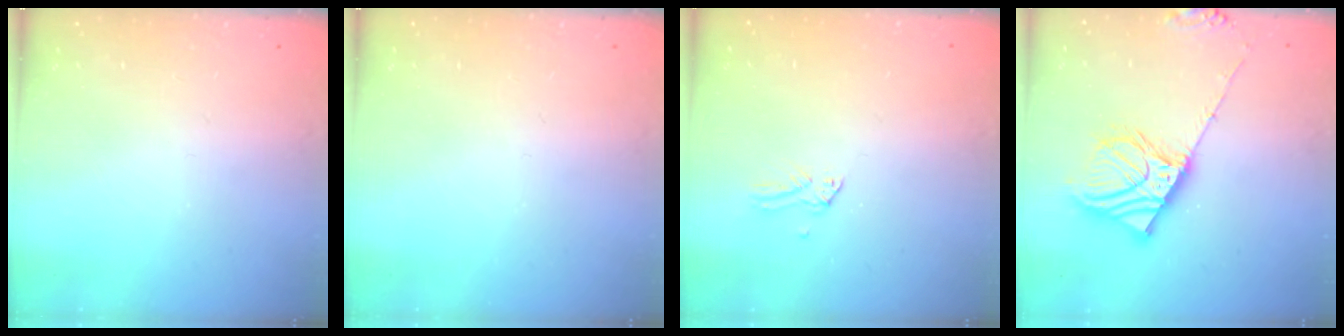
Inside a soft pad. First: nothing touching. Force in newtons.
{"total": 0.0}
{"total": 0.0}
{"total": 13.0, "press": 12.7, "slide": 2.6}